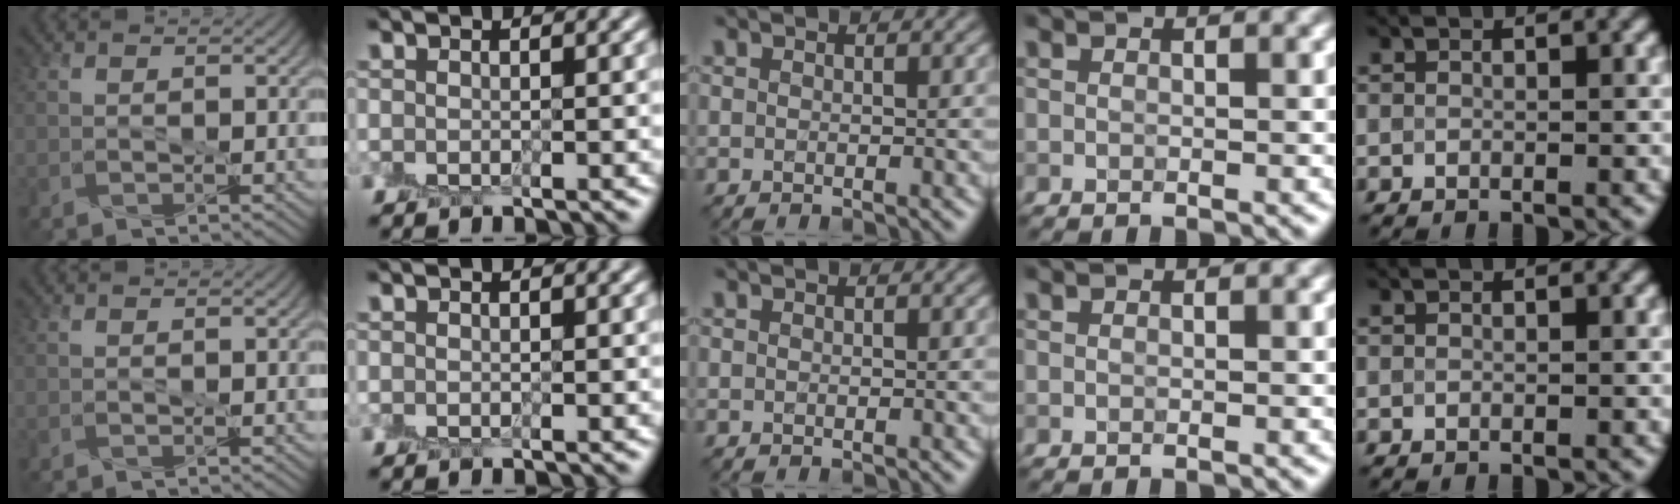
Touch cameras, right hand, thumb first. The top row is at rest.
{}